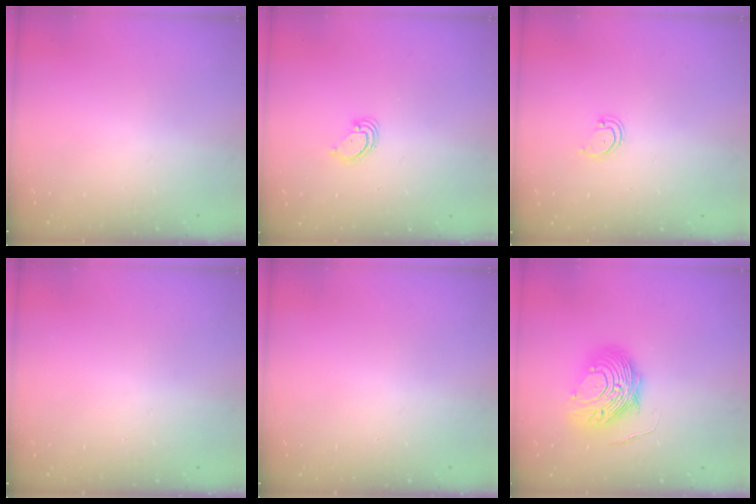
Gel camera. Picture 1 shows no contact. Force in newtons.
{"total": 3.2, "press": 3.2, "slide": 0.4}
{"total": 3.0, "press": 3.0, "slide": 0.2}
{"total": 0.0}
{"total": 0.0}
{"total": 10.5, "press": 10.4, "slide": 1.0}